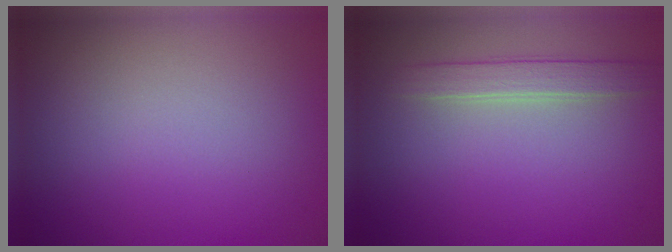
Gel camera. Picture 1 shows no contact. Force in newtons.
{"total": 2.2, "press": 2.2, "slide": 0.1}